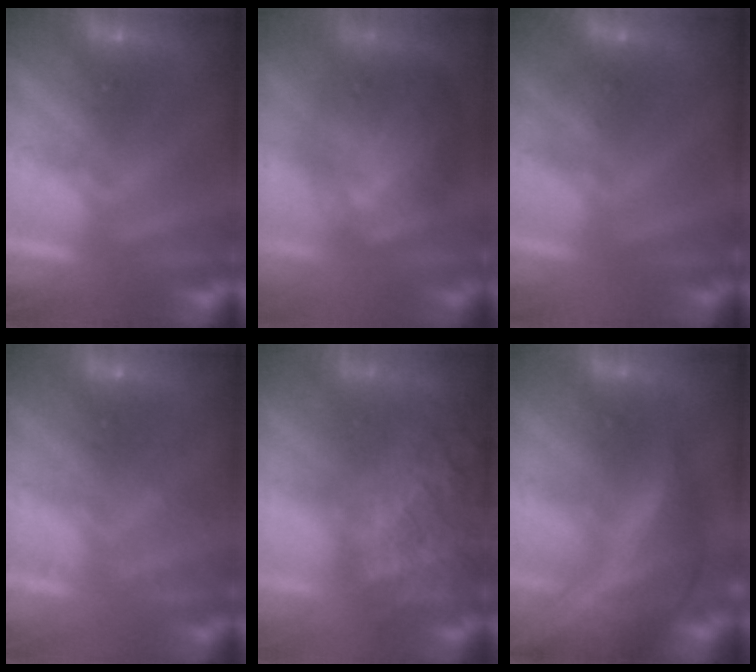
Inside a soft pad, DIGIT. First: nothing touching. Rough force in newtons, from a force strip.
{"total": 8.7}
{"total": 1.7}
{"total": 2.1}
{"total": 10.3}
{"total": 10.2}